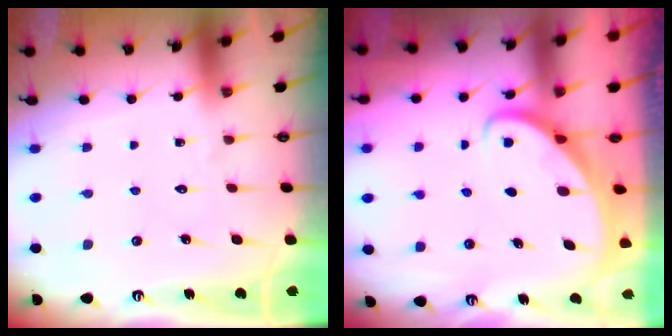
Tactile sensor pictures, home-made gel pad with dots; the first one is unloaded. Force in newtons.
{"total": 2.3, "press": 2.3, "slide": 0.3}